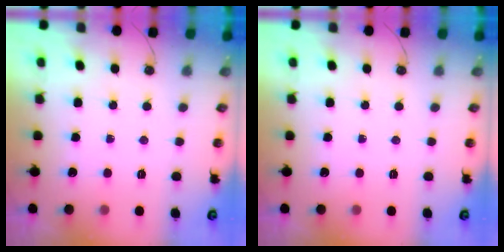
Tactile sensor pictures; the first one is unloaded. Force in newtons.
{"total": 0.0}